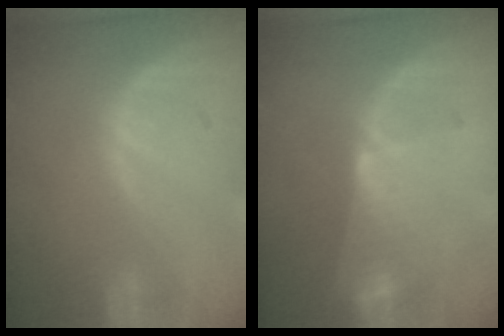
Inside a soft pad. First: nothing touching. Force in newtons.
{"total": 6.4, "press": 5.6, "slide": 3.1}